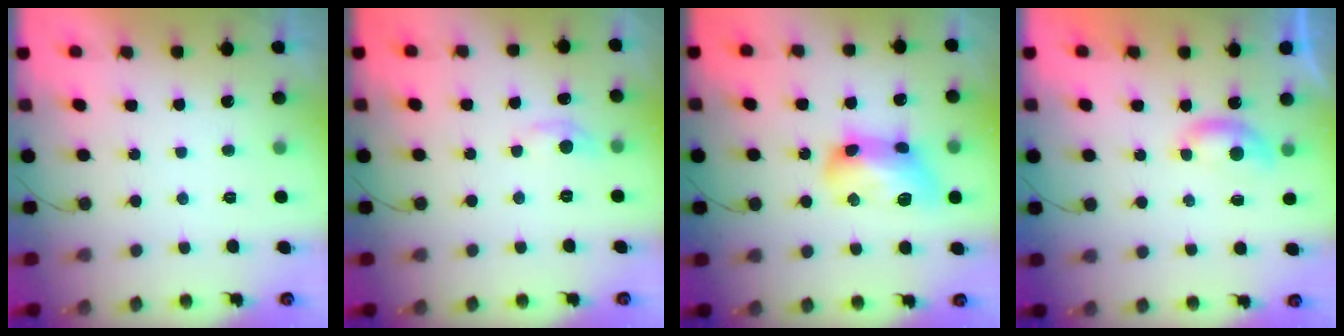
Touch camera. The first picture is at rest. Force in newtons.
{"total": 5.3, "press": 5.2, "slide": 0.9}
{"total": 14.3, "press": 14.2, "slide": 0.5}
{"total": 4.4, "press": 4.4, "slide": 0.5}